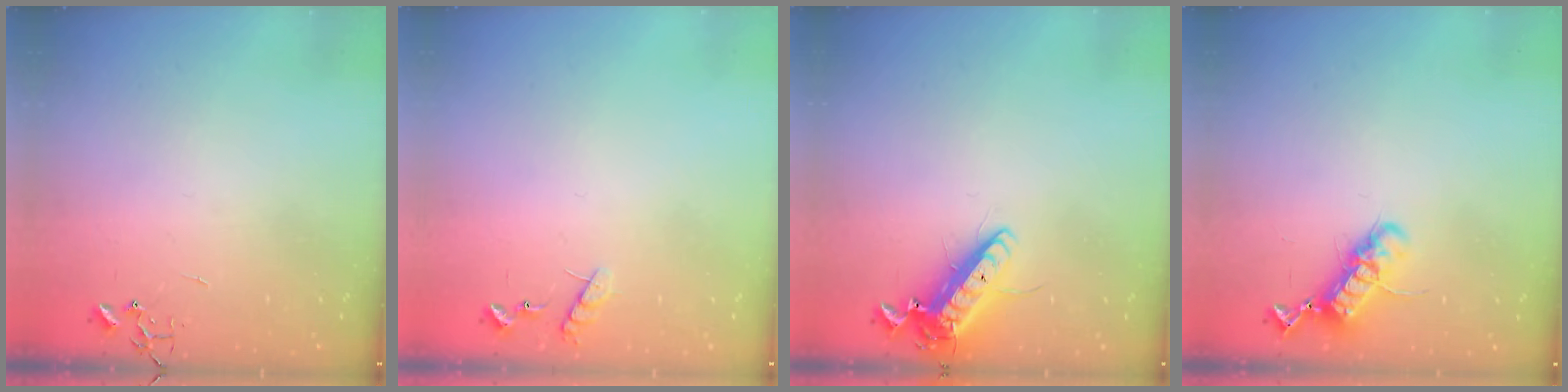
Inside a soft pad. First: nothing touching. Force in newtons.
{"total": 6.7, "press": 6.7, "slide": 0.4}
{"total": 14.5, "press": 14.2, "slide": 2.9}
{"total": 12.7, "press": 12.6, "slide": 1.1}